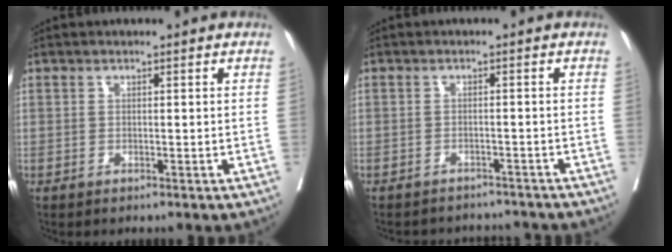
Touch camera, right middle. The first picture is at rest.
{"total": 7.2, "force": [-7.0, 1.8, 0.6], "torque": [-0.011, 0.007, -0.082]}